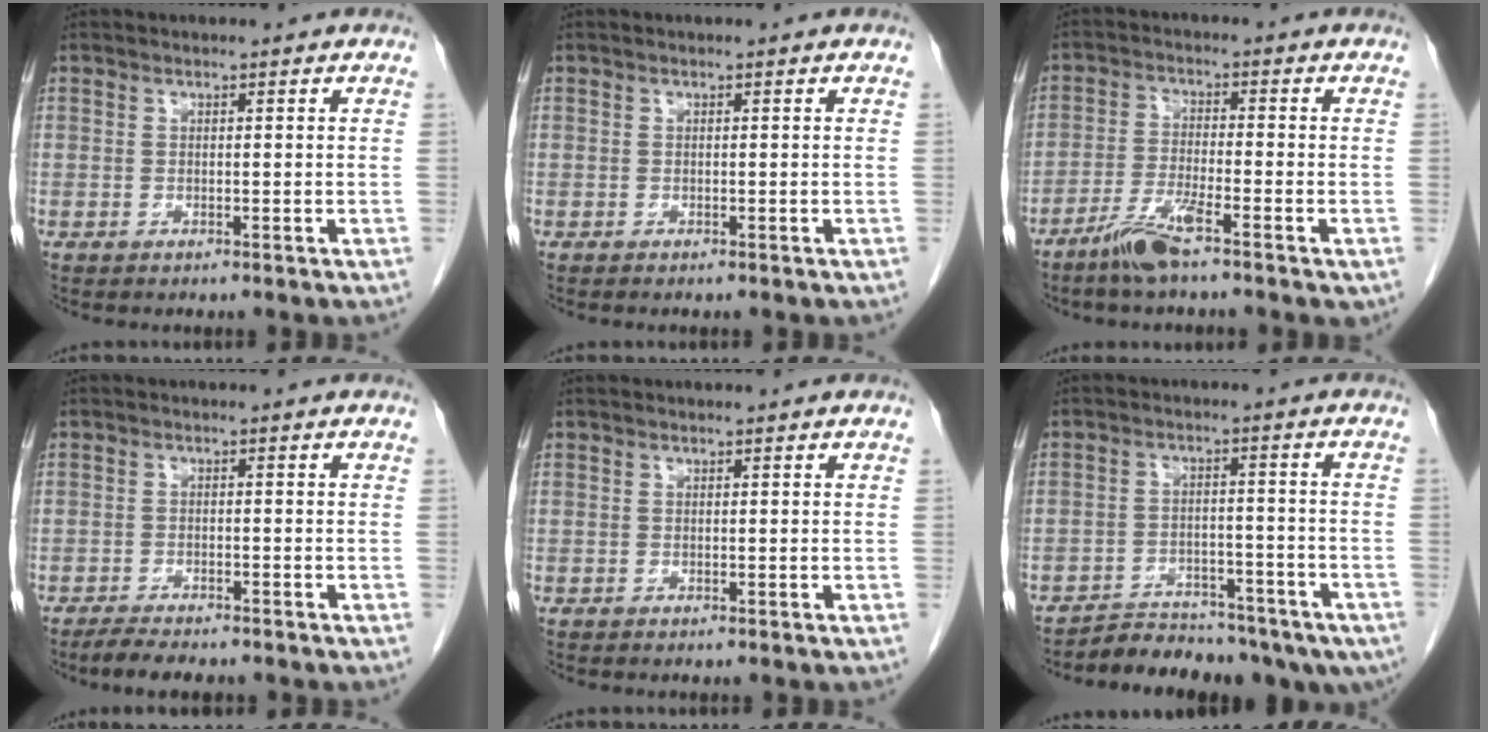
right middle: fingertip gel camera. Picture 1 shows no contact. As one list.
[{"total": 0.0}, {"total": 6.2, "force": [-4.2, 0.5, 4.4], "torque": [-0.092, -0.010, -0.082]}, {"total": 4.3, "force": [-3.7, 0.8, 2.0], "torque": [-0.040, -0.011, -0.060]}, {"total": 0.0}, {"total": 12.5, "force": [-10.5, 5.2, 4.1], "torque": [-0.040, 0.026, -0.139]}]